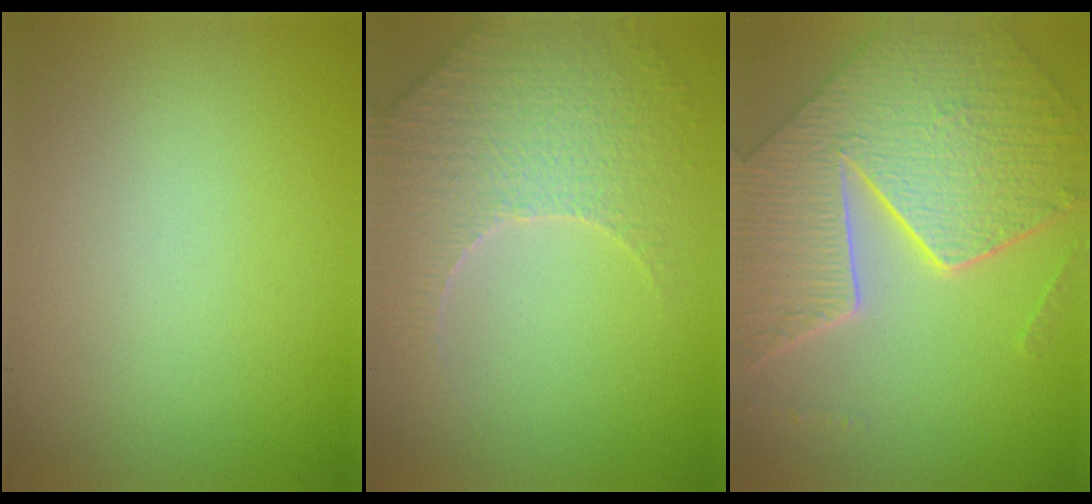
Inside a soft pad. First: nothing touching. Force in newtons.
{"total": 4.3, "press": 4.2, "slide": 1.2}
{"total": 9.6, "press": 7.0, "slide": 6.4}